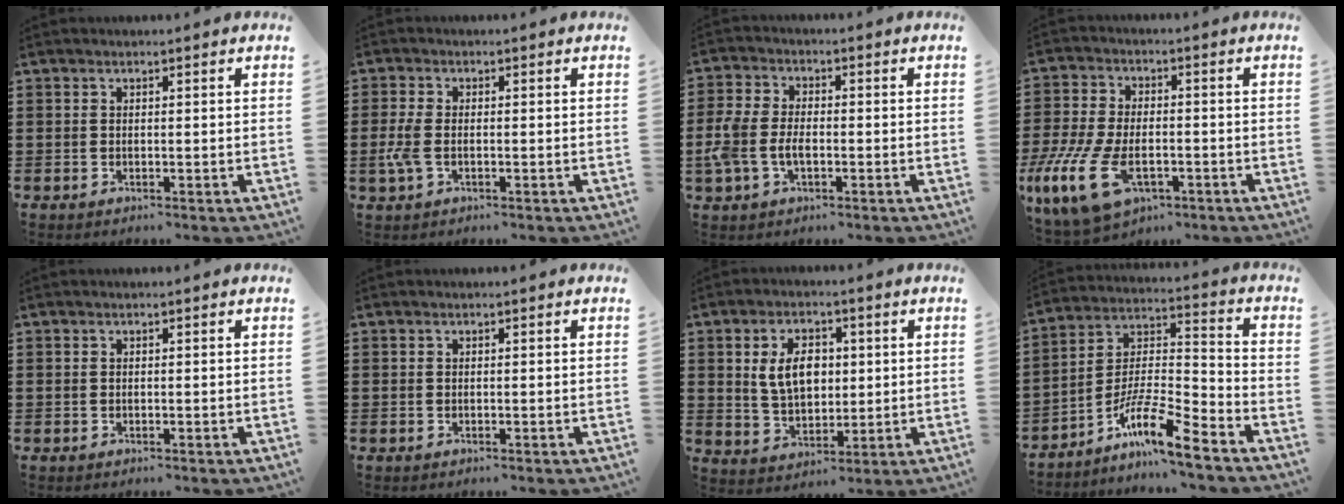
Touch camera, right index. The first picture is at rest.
{"total": 3.7, "force": [-0.9, 1.8, 3.1], "torque": [-0.085, -0.008, -0.023]}
{"total": 5.6, "force": [-1.5, 3.4, 4.2], "torque": [-0.117, -0.006, -0.038]}
{"total": 9.6, "force": [-2.9, 4.6, 7.9], "torque": [-0.184, -0.009, -0.052]}
{"total": 0.0}
{"total": 0.0}
{"total": 7.2, "force": [1.3, 4.6, 5.3], "torque": [-0.114, 0.005, 0.014]}
{"total": 10.4, "force": [-7.9, 0.9, 6.7], "torque": [-0.137, -0.004, -0.158]}